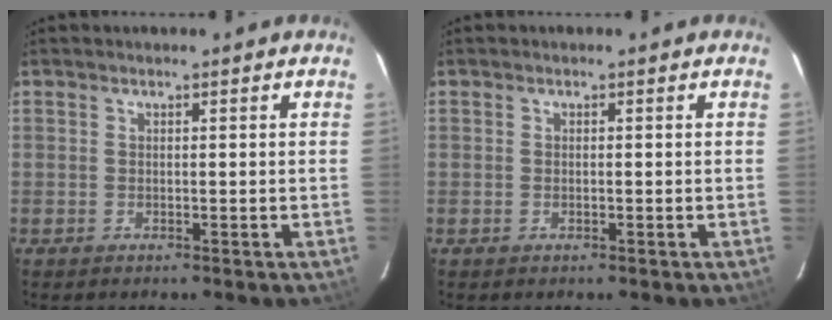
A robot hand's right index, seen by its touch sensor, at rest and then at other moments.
{"total": 0.5, "force": [-0.2, 0.1, 0.4], "torque": [-0.009, 0.002, -0.005]}